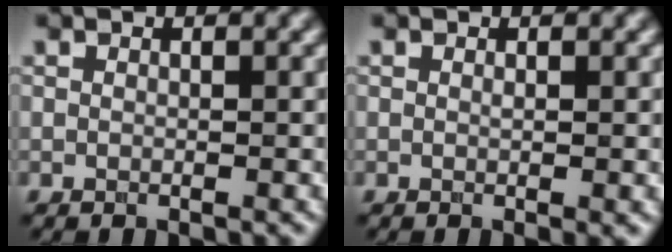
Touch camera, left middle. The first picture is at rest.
{"total": 0.7, "force": [0.0, 0.1, 0.7], "torque": [-0.009, -0.002, 0.000]}